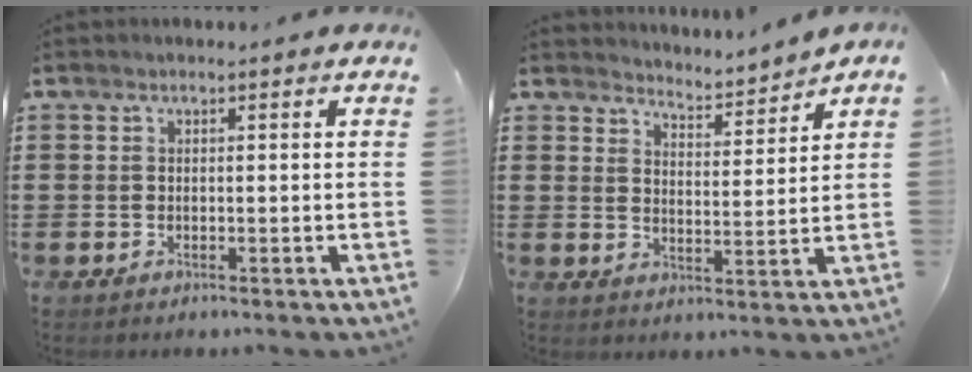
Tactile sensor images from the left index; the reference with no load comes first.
{"total": 3.5, "force": [3.4, -0.4, -0.4], "torque": [-0.010, -0.027, 0.058]}